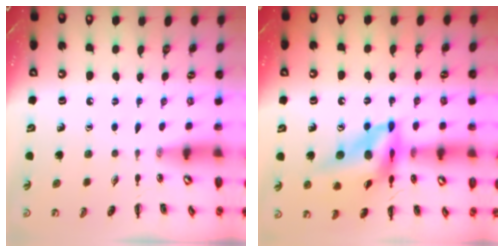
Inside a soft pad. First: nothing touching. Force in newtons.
{"total": 16.6, "press": 15.9, "slide": 5.0}